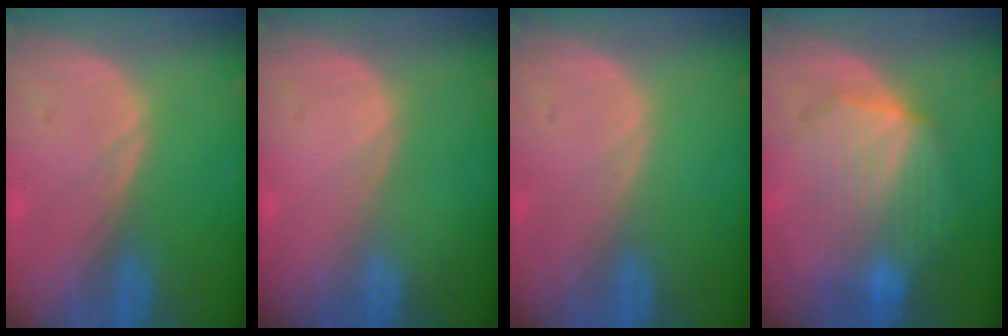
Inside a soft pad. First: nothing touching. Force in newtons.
{"total": 0.0}
{"total": 0.0}
{"total": 7.8, "press": 7.8, "slide": 0.1}